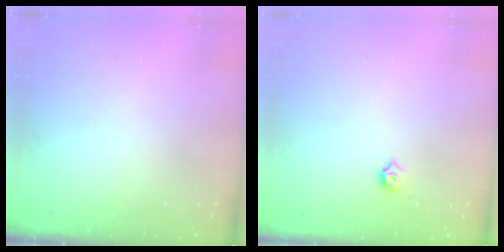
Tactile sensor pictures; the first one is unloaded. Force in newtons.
{"total": 3.4, "press": 3.3, "slide": 0.6}